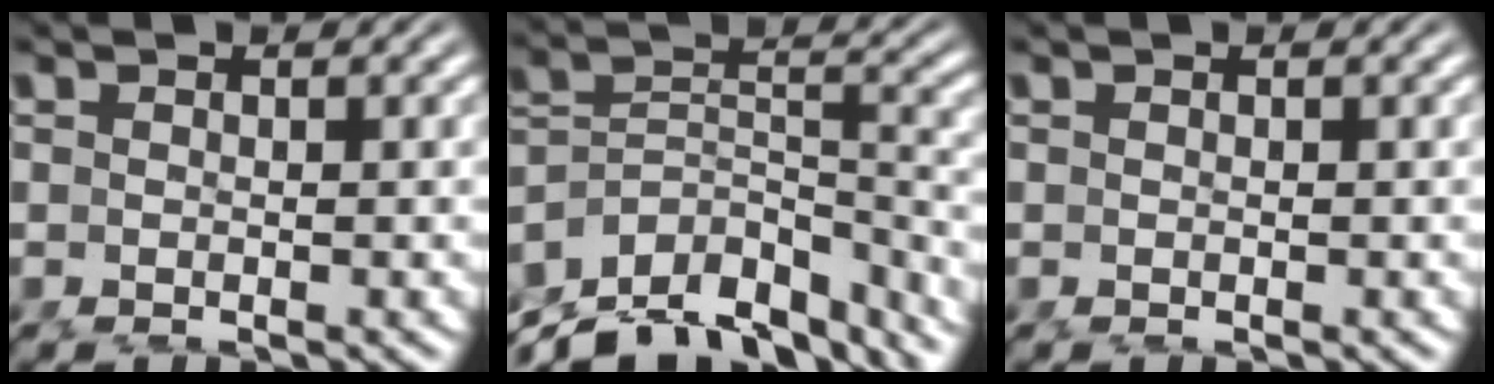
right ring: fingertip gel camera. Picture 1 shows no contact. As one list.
[{"total": 12.0, "force": [-7.6, 6.6, 6.6], "torque": [-0.101, -0.045, -0.105]}, {"total": 0.0}]